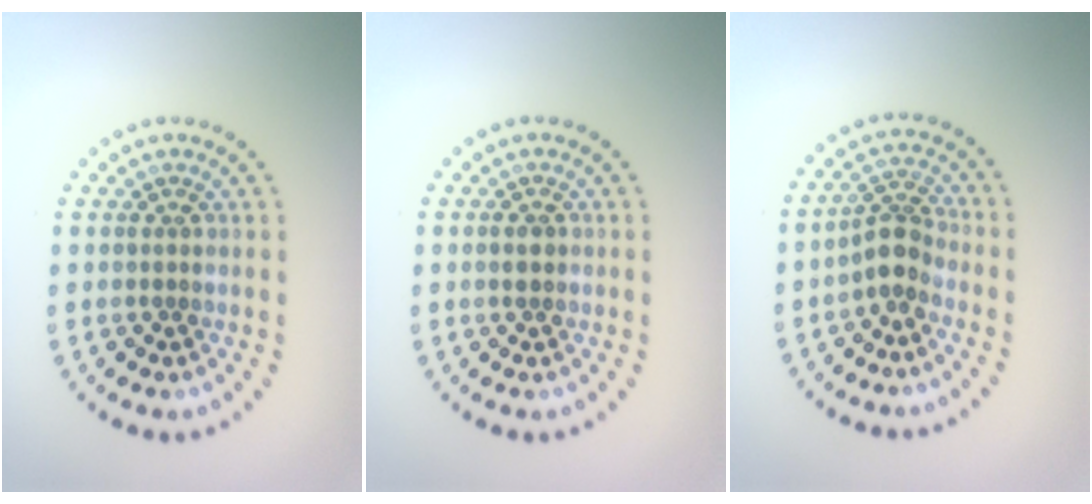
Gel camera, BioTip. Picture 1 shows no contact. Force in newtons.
{"total": 1.3, "press": 1.3, "slide": 0.0}
{"total": 2.7, "press": 2.1, "slide": 1.7}